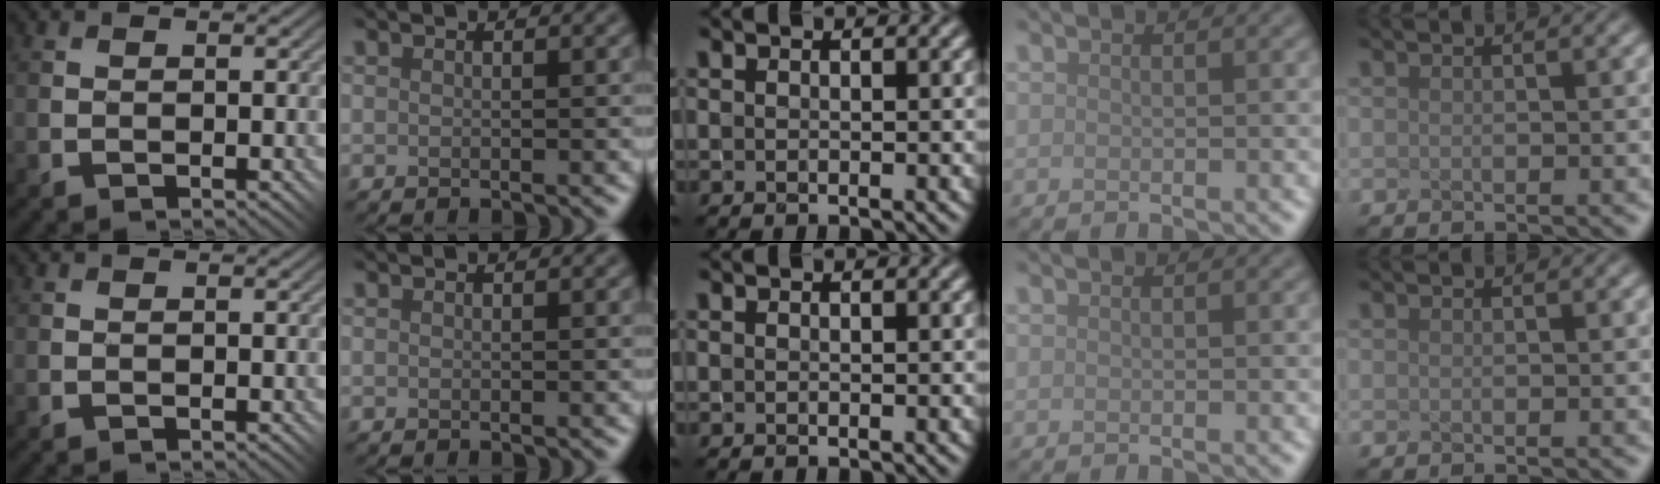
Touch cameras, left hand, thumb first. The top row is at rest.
{}